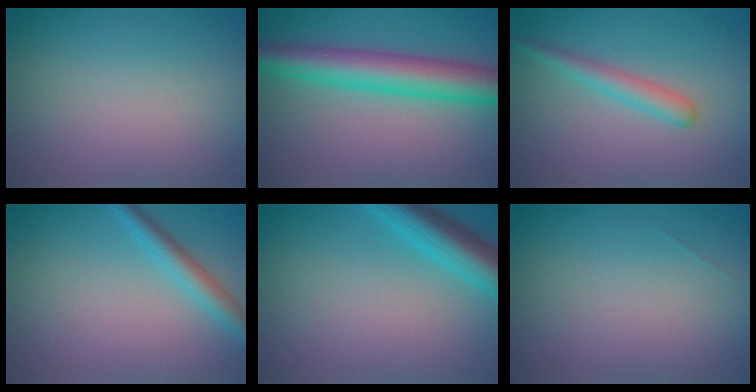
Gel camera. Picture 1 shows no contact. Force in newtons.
{"total": 6.9, "press": 6.9, "slide": 0.2}
{"total": 2.2, "press": 2.2, "slide": 0.0}
{"total": 2.6, "press": 2.6, "slide": 0.0}
{"total": 5.3, "press": 5.3, "slide": 0.3}
{"total": 0.0}